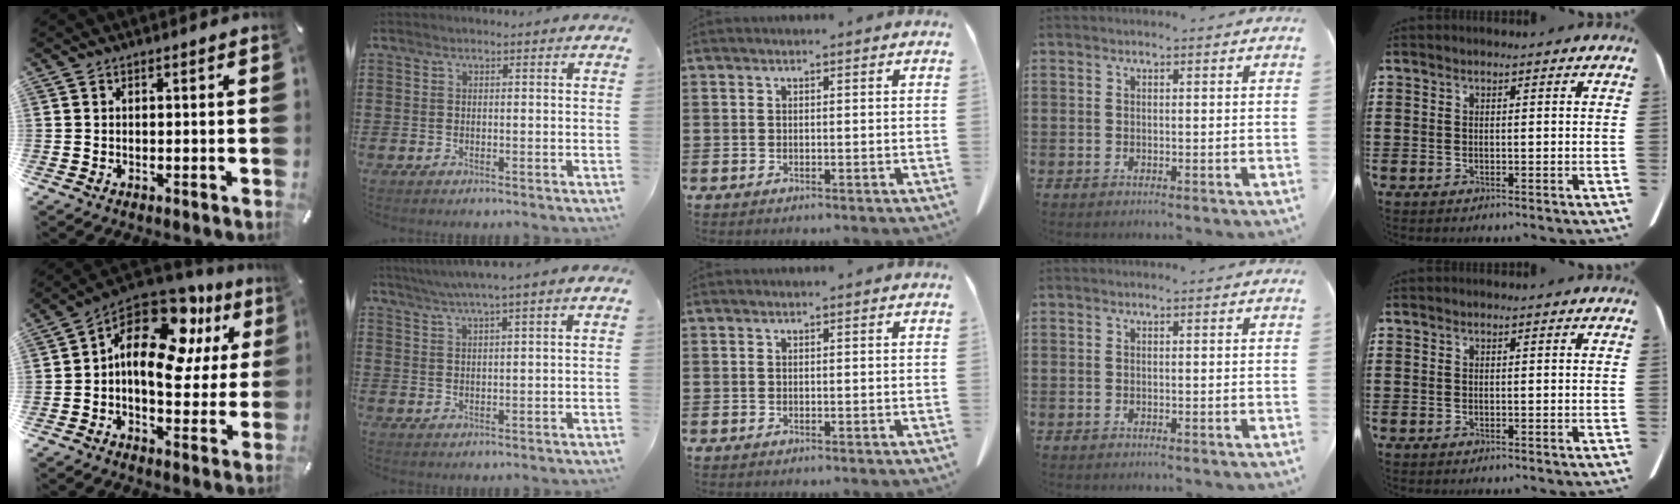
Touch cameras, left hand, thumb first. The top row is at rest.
{"thumb": {"total": 17.8, "force": [7.5, 10.5, 12.4], "torque": [-0.211, -0.052, 0.125]}, "index": {"total": 3.3, "force": [2.3, -0.4, 2.3], "torque": [-0.049, -0.003, 0.040]}}